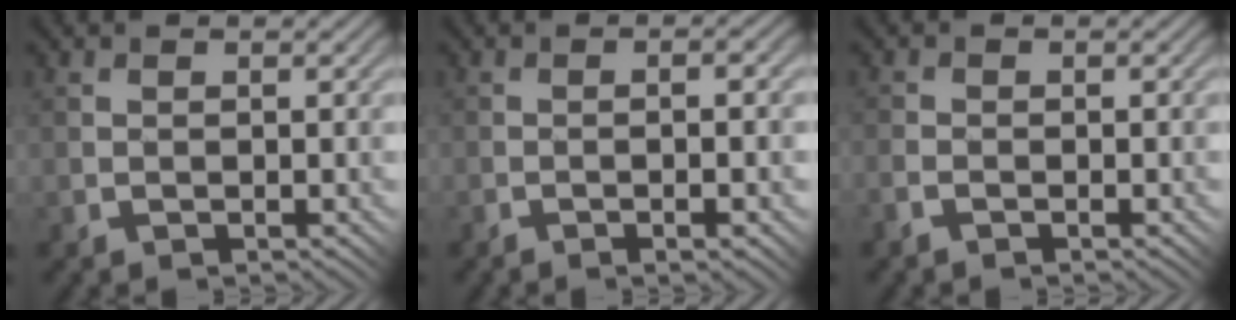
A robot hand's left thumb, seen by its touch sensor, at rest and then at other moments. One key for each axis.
{"total": 5.7, "fx": -2.0, "fy": 0.9, "fz": 5.3, "tx": -0.068, "ty": 0.003, "tz": -0.022}
{"total": 2.3, "fx": -1.6, "fy": 1.3, "fz": 1.2, "tx": -0.026, "ty": -0.005, "tz": -0.035}